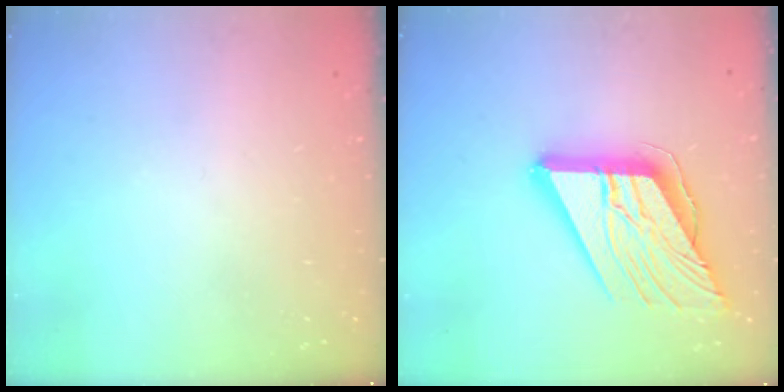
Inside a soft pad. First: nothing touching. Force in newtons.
{"total": 19.2, "press": 19.0, "slide": 2.2}